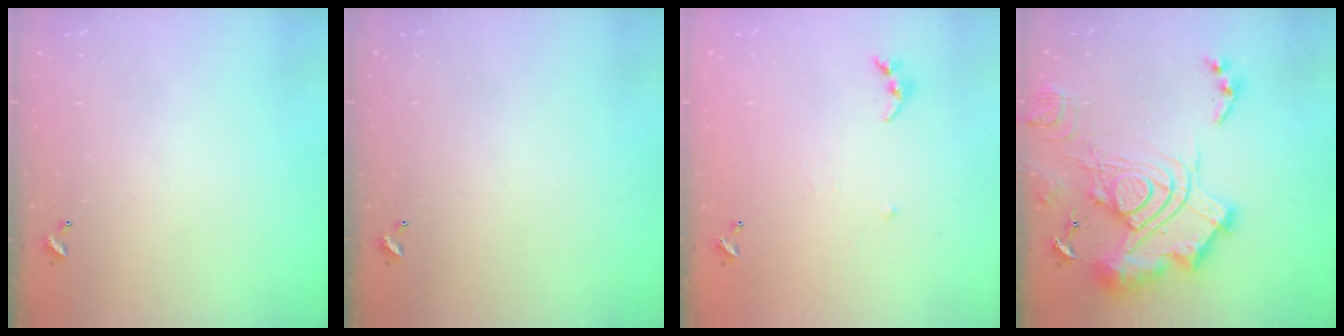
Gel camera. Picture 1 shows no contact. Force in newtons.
{"total": 0.0}
{"total": 5.4, "press": 5.4, "slide": 0.6}
{"total": 26.0, "press": 25.8, "slide": 3.2}